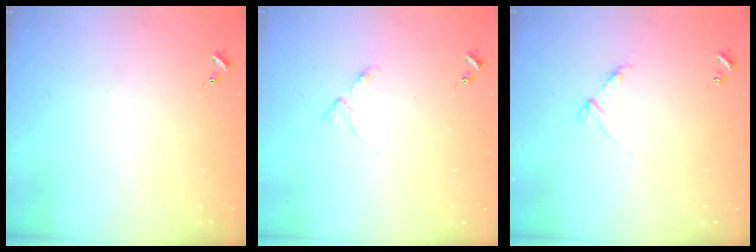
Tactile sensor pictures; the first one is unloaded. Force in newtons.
{"total": 3.5, "press": 3.5, "slide": 0.4}
{"total": 3.6, "press": 3.5, "slide": 0.4}